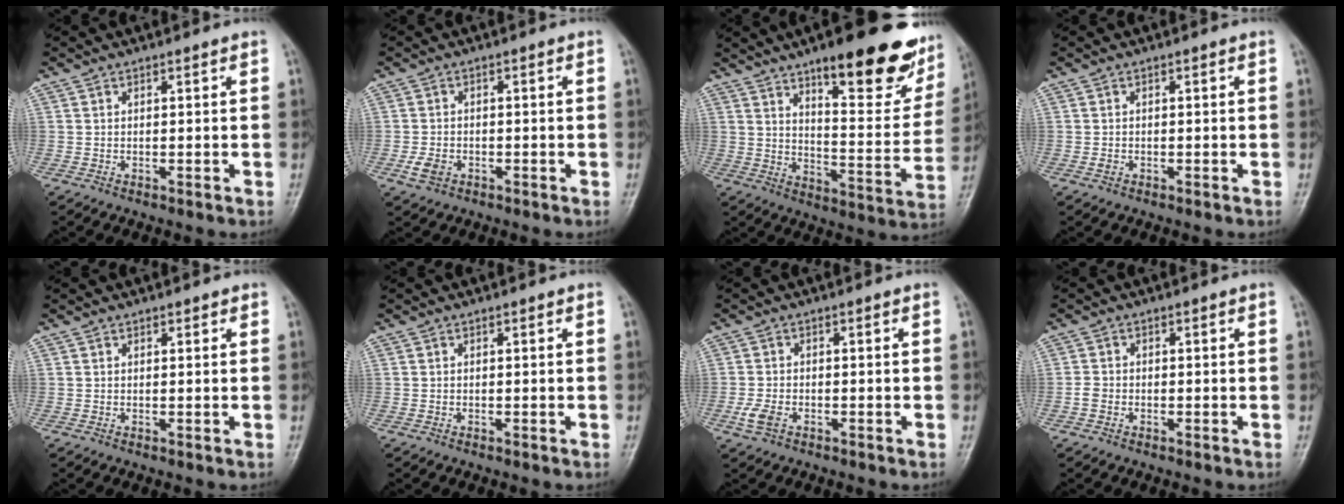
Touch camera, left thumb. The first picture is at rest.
{"total": 2.9, "force": [-1.3, 2.0, 1.6], "torque": [-0.034, 0.003, -0.025]}
{"total": 23.1, "force": [14.4, 7.1, 16.6], "torque": [-0.176, -0.066, 0.204]}
{"total": 0.6, "force": [-0.4, 0.5, 0.2], "torque": [-0.010, 0.000, -0.009]}
{"total": 0.6, "force": [0.4, 0.4, 0.3], "torque": [0.001, -0.001, 0.001]}
{"total": 0.0}
{"total": 3.1, "force": [-1.6, 1.9, 2.0], "torque": [-0.053, 0.003, -0.032]}
{"total": 1.8, "force": [-0.9, 1.4, 0.8], "torque": [-0.018, 0.006, -0.022]}